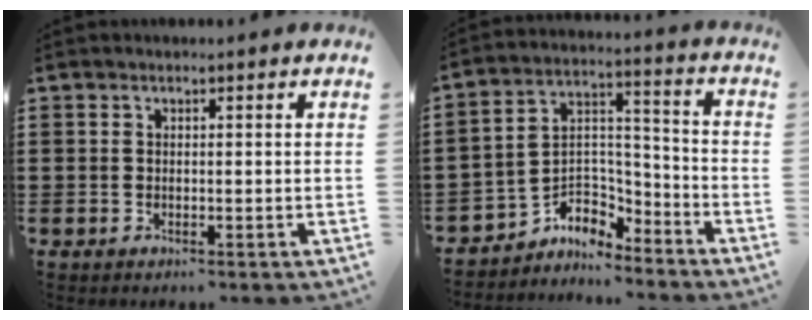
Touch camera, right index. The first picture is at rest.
{"total": 5.1, "force": [-3.8, 3.2, 1.0], "torque": [-0.035, -0.003, -0.080]}